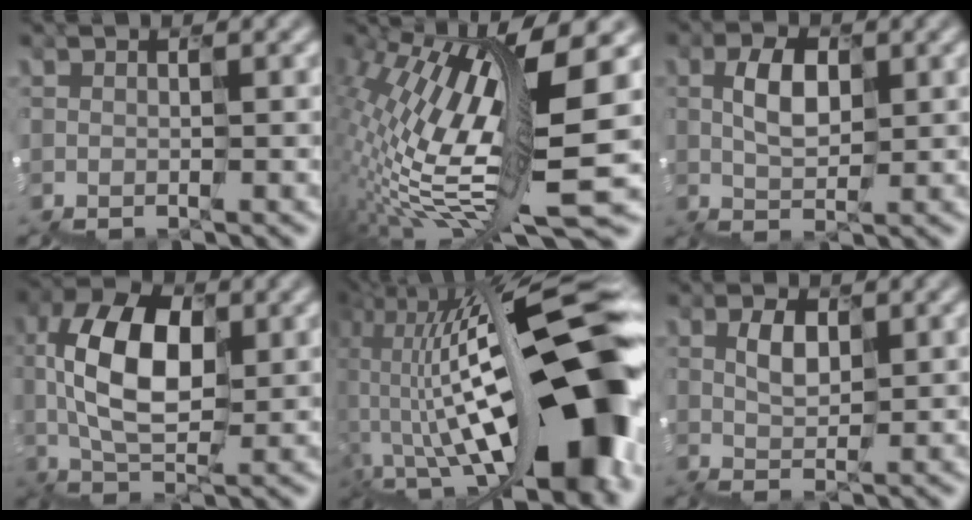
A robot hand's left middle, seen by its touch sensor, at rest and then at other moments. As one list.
[{"total": 11.1, "force": [3.7, 2.2, 10.2], "torque": [-0.221, 0.008, 0.072]}, {"total": 1.2, "force": [0.5, 0.8, 0.7], "torque": [-0.032, 0.010, 0.007]}, {"total": 6.7, "force": [1.0, 4.0, 5.3], "torque": [-0.120, 0.018, 0.008]}, {"total": 17.1, "force": [0.6, 9.0, 14.6], "torque": [-0.251, 0.002, 0.012]}, {"total": 0.7, "force": [0.6, 0.1, -0.3], "torque": [-0.014, 0.007, 0.011]}]